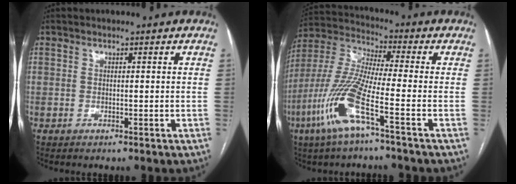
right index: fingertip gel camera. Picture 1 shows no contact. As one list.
[{"total": 13.5, "force": [-5.8, 0.8, 12.1], "torque": [-0.269, -0.012, -0.122]}]